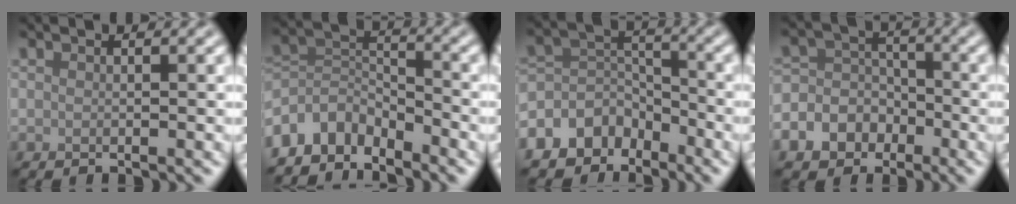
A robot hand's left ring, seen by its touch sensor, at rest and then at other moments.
{"total": 4.9, "force": [-3.9, 2.4, 1.6], "torque": [-0.023, 0.001, -0.086]}
{"total": 5.5, "force": [-4.0, 3.4, 1.6], "torque": [-0.014, 0.013, -0.084]}
{"total": 6.3, "force": [-3.1, 5.2, 1.8], "torque": [-0.019, 0.002, -0.069]}